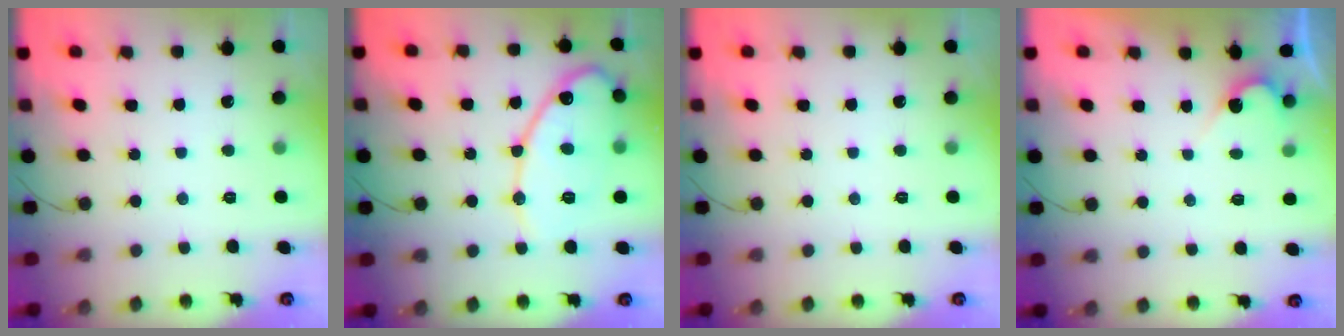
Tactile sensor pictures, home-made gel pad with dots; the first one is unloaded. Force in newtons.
{"total": 14.5, "press": 14.5, "slide": 0.9}
{"total": 0.0}
{"total": 2.7, "press": 2.7, "slide": 0.2}